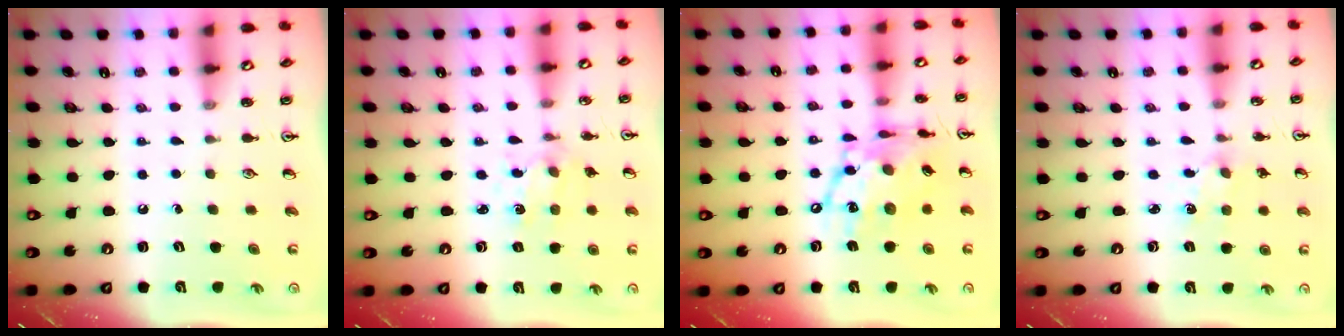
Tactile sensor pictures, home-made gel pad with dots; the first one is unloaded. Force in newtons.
{"total": 1.4, "press": 1.4, "slide": 0.3}
{"total": 16.4, "press": 16.4, "slide": 1.2}
{"total": 2.5, "press": 2.4, "slide": 0.4}